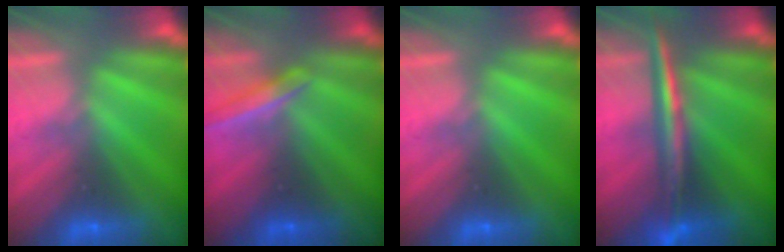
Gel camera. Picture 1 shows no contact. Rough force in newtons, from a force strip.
{"total": 1.8}
{"total": 0.0}
{"total": 2.9}